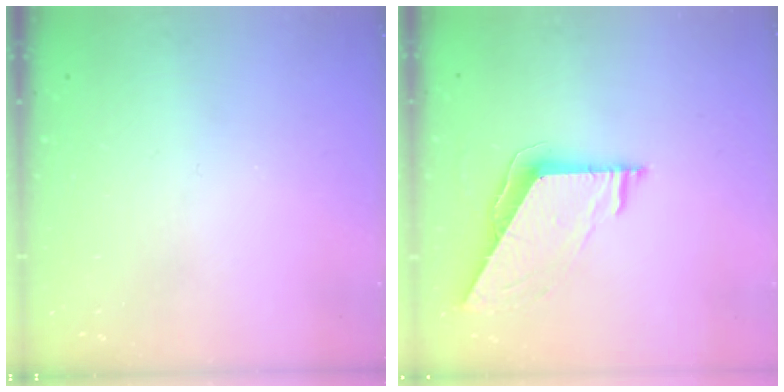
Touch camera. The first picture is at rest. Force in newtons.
{"total": 7.2, "press": 7.2, "slide": 0.5}